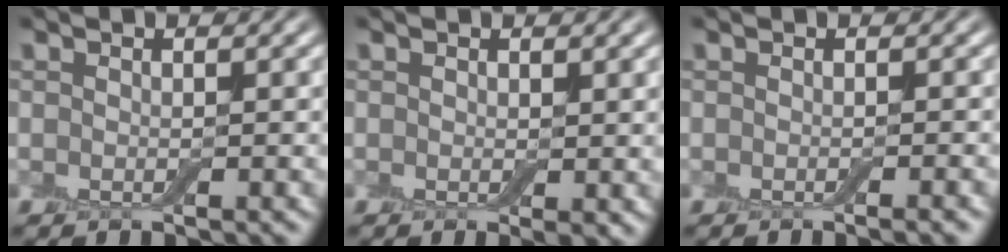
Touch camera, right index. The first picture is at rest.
{"total": 1.1, "force": [0.1, 0.4, 1.0], "torque": [-0.011, -0.006, 0.000]}
{"total": 1.3, "force": [-0.7, 0.2, 1.1], "torque": [-0.007, 0.000, -0.011]}